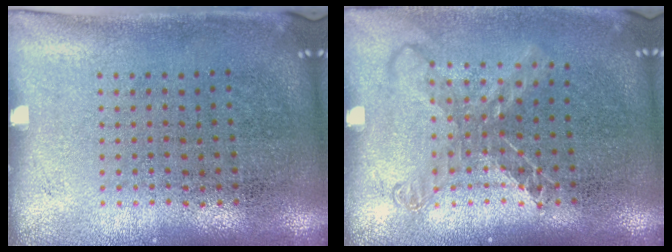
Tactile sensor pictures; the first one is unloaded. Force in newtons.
{"total": 1.6, "press": 1.3, "slide": 0.9}